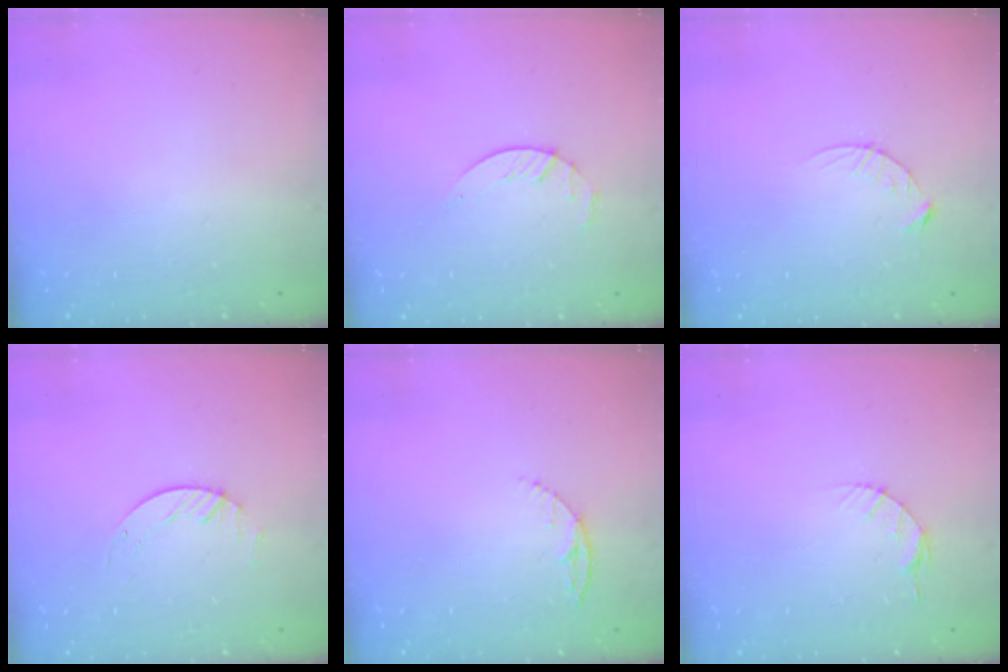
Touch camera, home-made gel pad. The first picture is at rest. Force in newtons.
{"total": 3.0, "press": 3.0, "slide": 0.4}
{"total": 3.8, "press": 3.8, "slide": 0.4}
{"total": 2.5, "press": 2.5, "slide": 0.2}
{"total": 5.5, "press": 5.5, "slide": 0.7}
{"total": 4.3, "press": 4.3, "slide": 0.5}